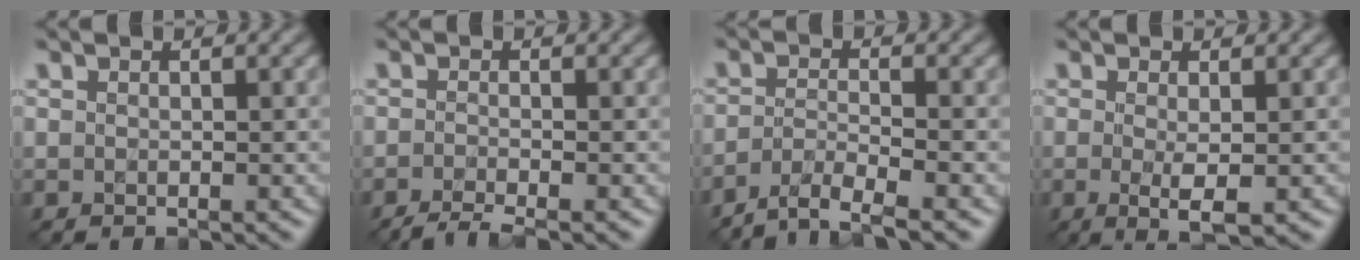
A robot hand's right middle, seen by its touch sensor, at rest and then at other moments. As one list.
[{"total": 2.4, "force": [-1.8, 0.3, 1.6], "torque": [-0.025, -0.006, -0.045]}, {"total": 4.0, "force": [-3.1, 0.6, 2.3], "torque": [-0.042, -0.003, -0.065]}, {"total": 2.7, "force": [-0.4, 0.3, 2.6], "torque": [-0.051, -0.009, -0.005]}]